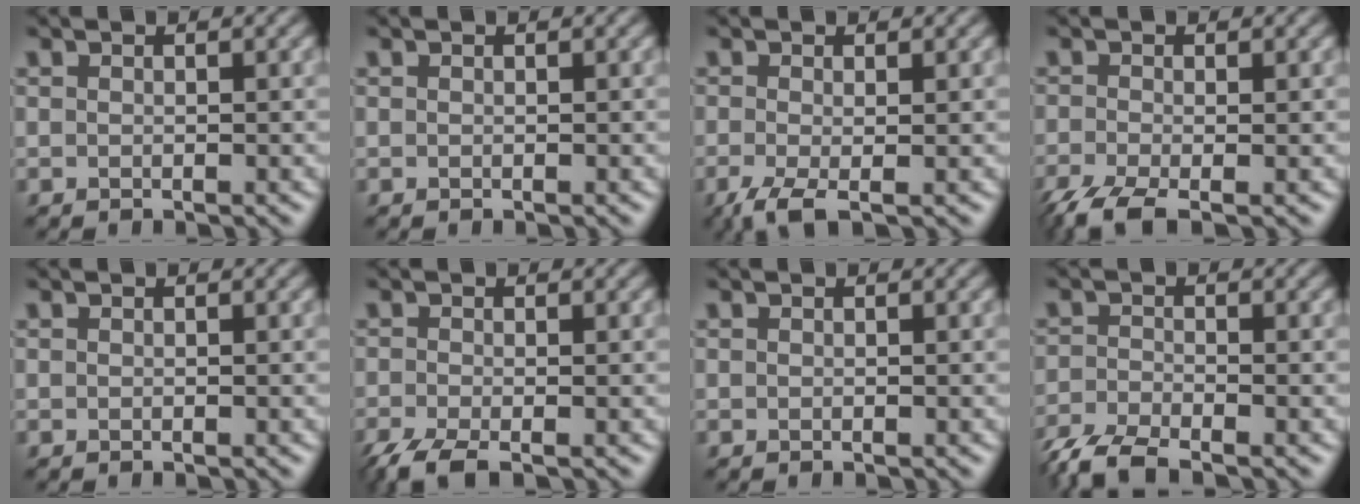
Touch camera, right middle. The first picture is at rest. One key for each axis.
{"total": 0.0}
{"total": 2.8, "fx": -1.2, "fy": 0.7, "fz": 2.4, "tx": -0.055, "ty": -0.008, "tz": -0.030}
{"total": 4.5, "fx": -3.0, "fy": 1.2, "fz": 3.1, "tx": -0.067, "ty": -0.015, "tz": -0.067}
{"total": 0.0}
{"total": 3.7, "fx": -2.6, "fy": 0.9, "fz": 2.4, "tx": -0.053, "ty": -0.012, "tz": -0.060}
{"total": 0.0}
{"total": 4.7, "fx": -3.8, "fy": 1.2, "fz": 2.5, "tx": -0.050, "ty": -0.013, "tz": -0.084}